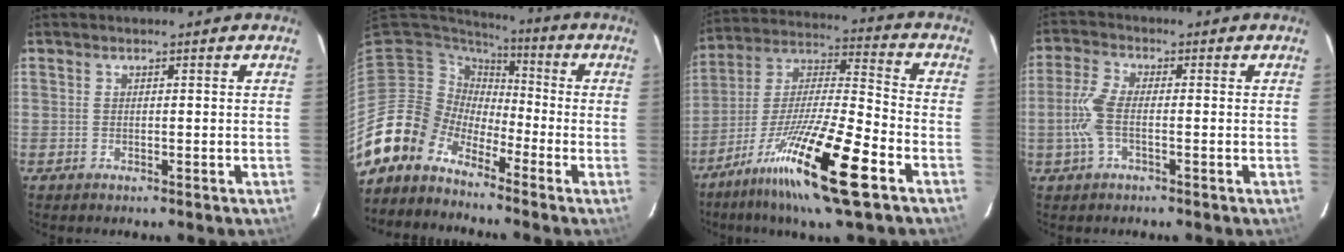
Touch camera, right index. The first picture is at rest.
{"total": 9.2, "force": [-7.7, 4.9, 0.1], "torque": [-0.013, 0.025, -0.163]}
{"total": 20.3, "force": [-11.6, 2.5, 16.5], "torque": [-0.313, -0.017, -0.213]}
{"total": 5.9, "force": [-1.3, 2.3, 5.2], "torque": [-0.121, 0.007, -0.027]}